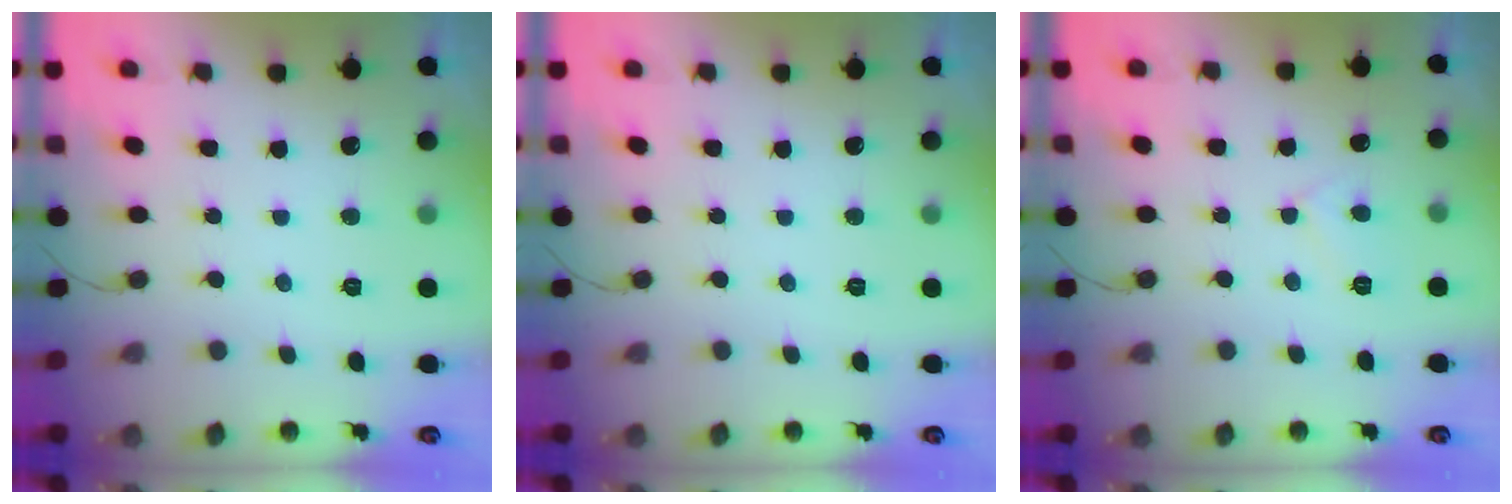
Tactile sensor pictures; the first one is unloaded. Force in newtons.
{"total": 0.0}
{"total": 4.6, "press": 4.6, "slide": 0.5}